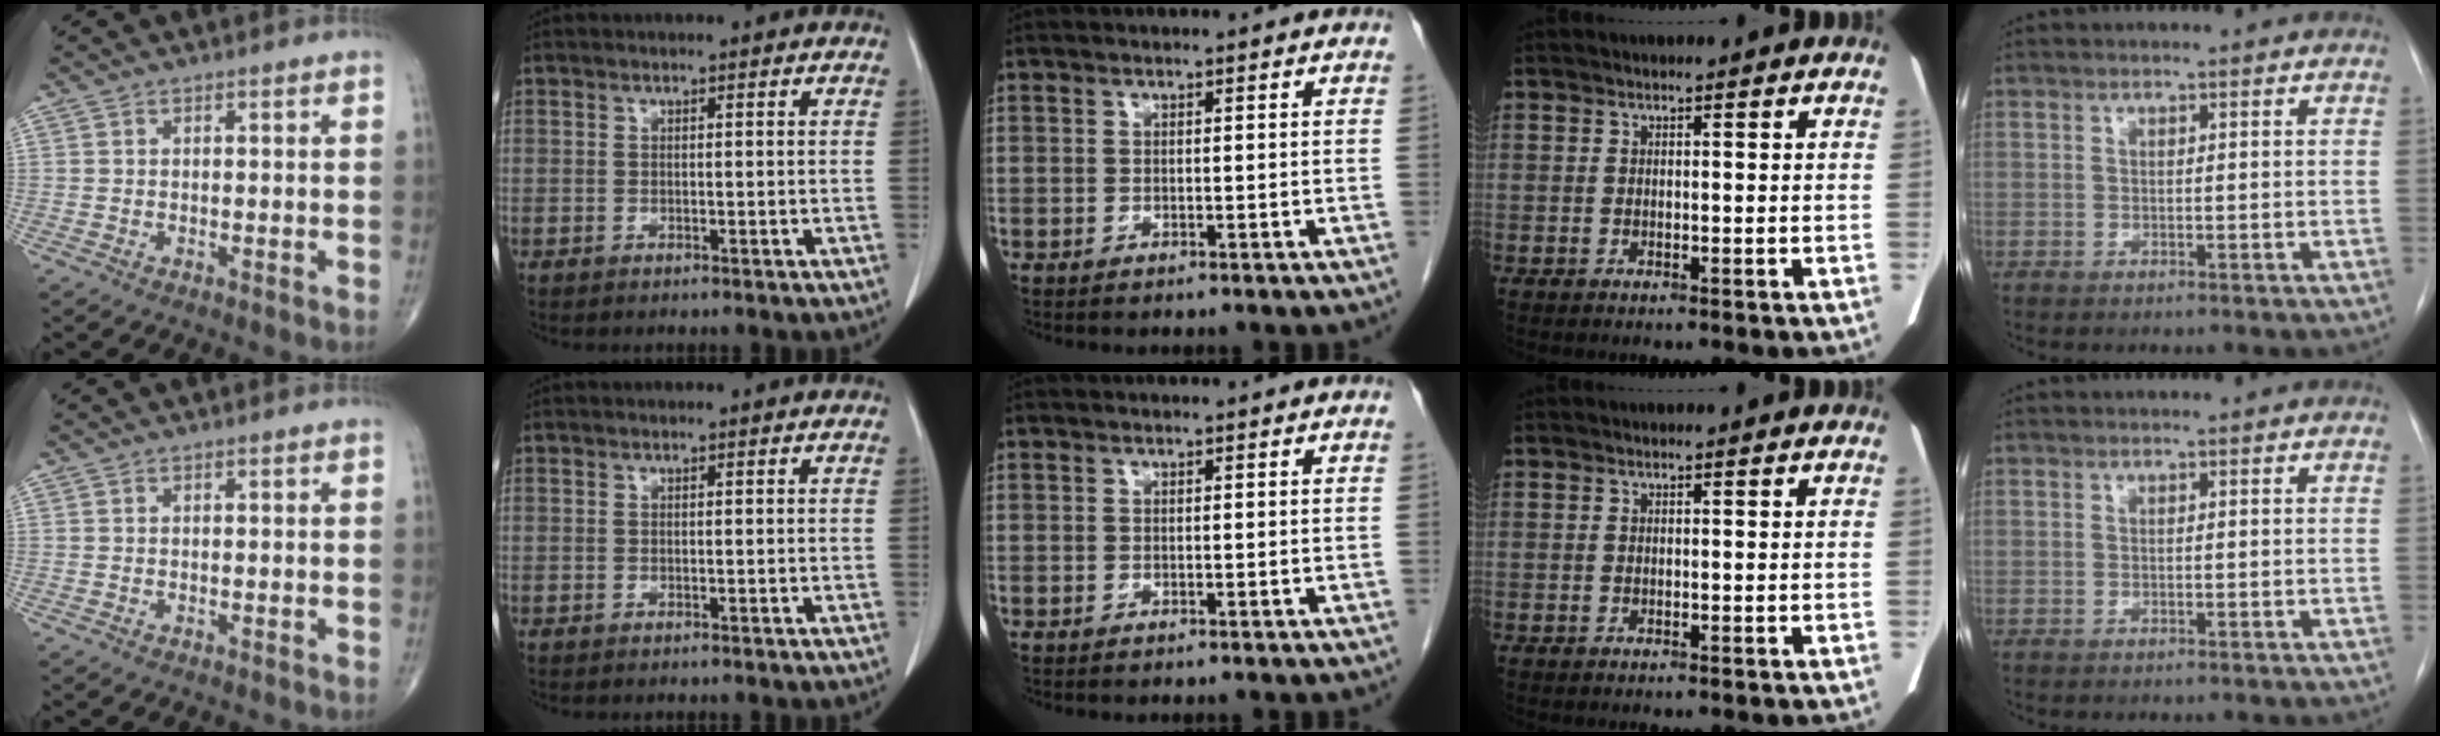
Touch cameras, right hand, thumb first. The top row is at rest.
{}